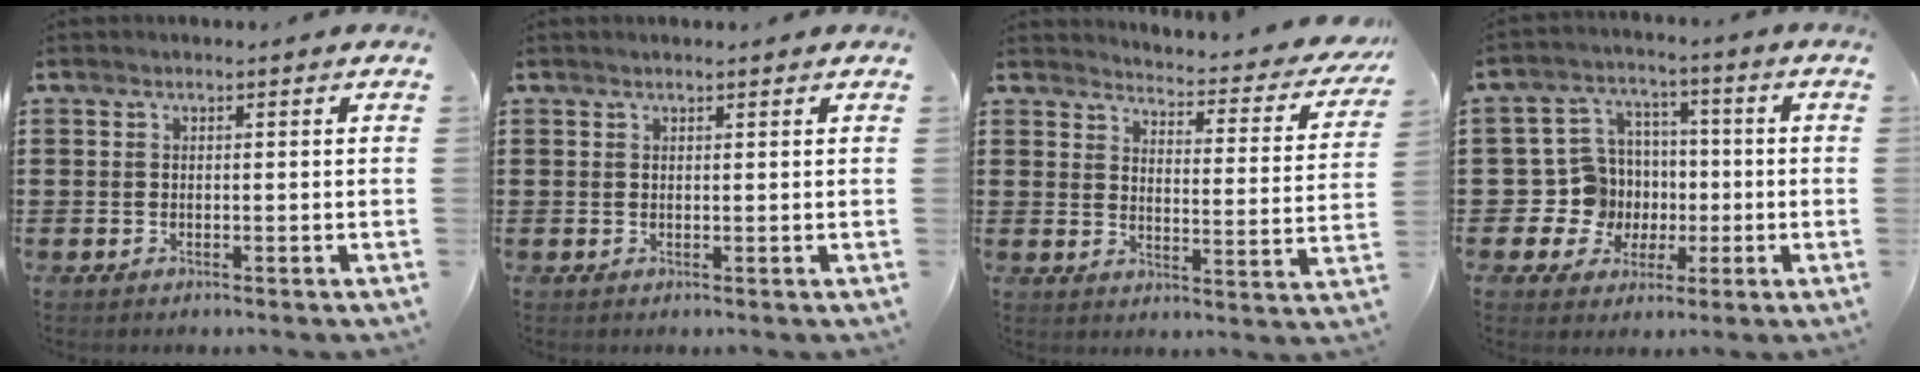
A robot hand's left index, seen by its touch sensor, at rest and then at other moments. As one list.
[{"total": 0.6, "force": [0.6, 0.0, 0.3], "torque": [-0.007, -0.002, 0.011]}, {"total": 3.5, "force": [3.3, -0.1, 1.0], "torque": [-0.033, -0.037, 0.048]}, {"total": 9.2, "force": [-0.3, 9.0, 1.8], "torque": [-0.093, 0.005, 0.005]}]